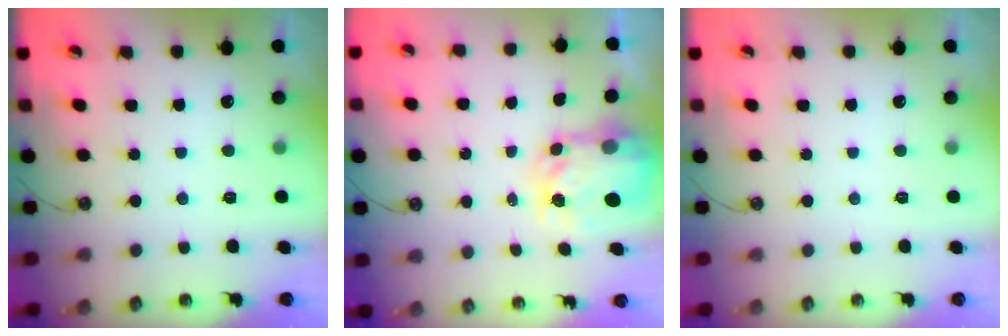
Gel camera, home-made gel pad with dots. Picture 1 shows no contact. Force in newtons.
{"total": 5.5, "press": 5.5, "slide": 0.5}
{"total": 0.0}